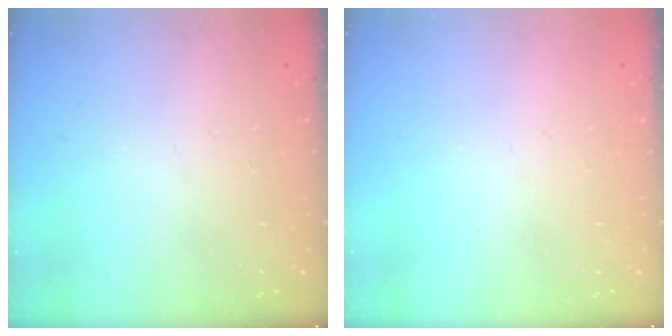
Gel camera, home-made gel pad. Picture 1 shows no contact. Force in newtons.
{"total": 0.0}